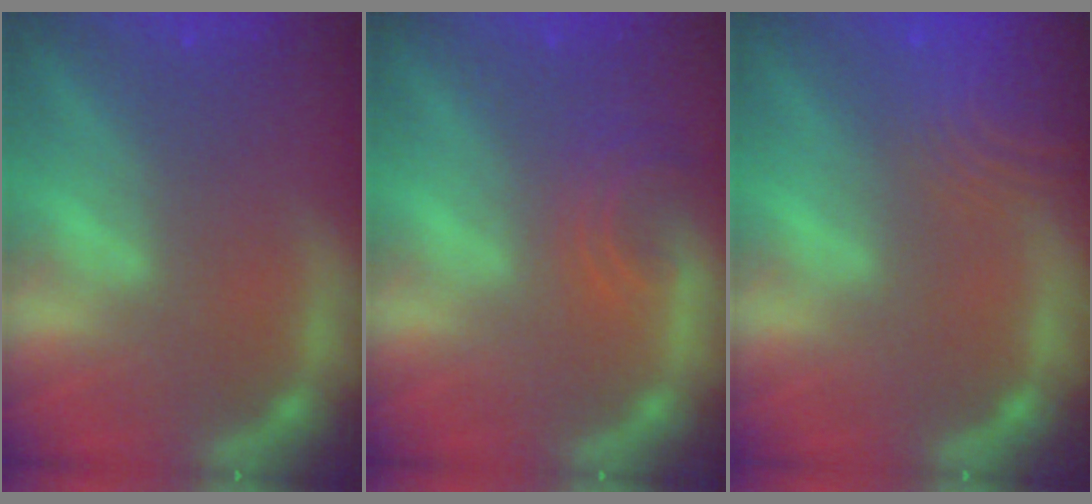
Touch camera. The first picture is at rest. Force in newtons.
{"total": 2.9}
{"total": 9.5}